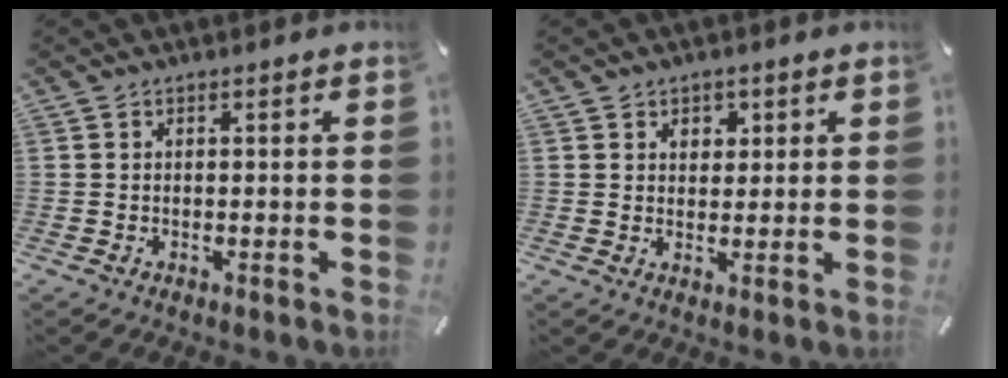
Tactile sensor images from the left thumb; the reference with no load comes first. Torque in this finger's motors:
{"motor_torque": [0.50, 0.41, 0.17, -0.20, 0.02]}